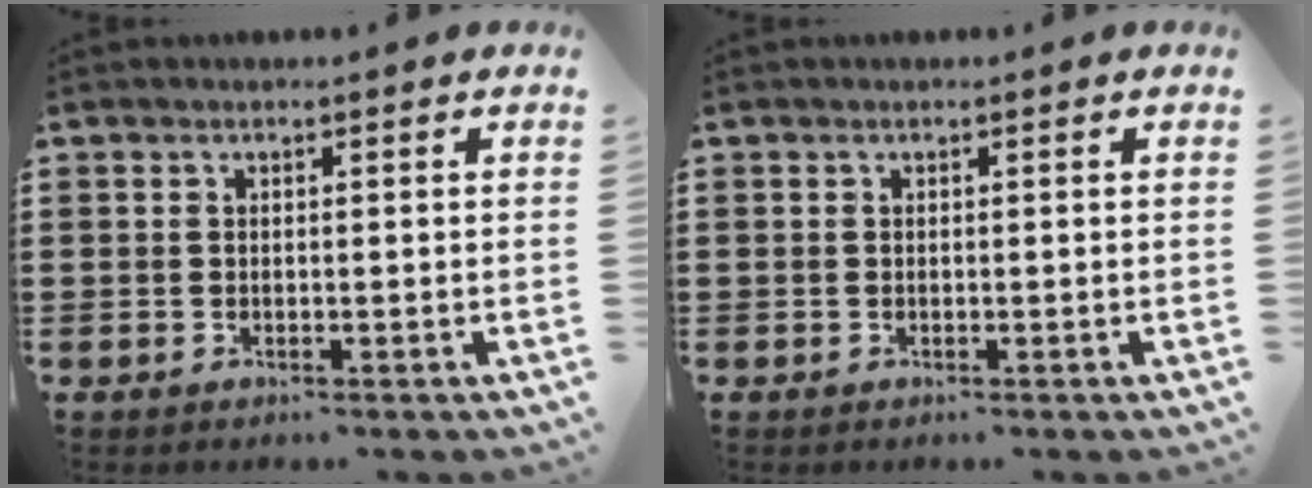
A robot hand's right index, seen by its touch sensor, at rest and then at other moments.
{"total": 0.0}